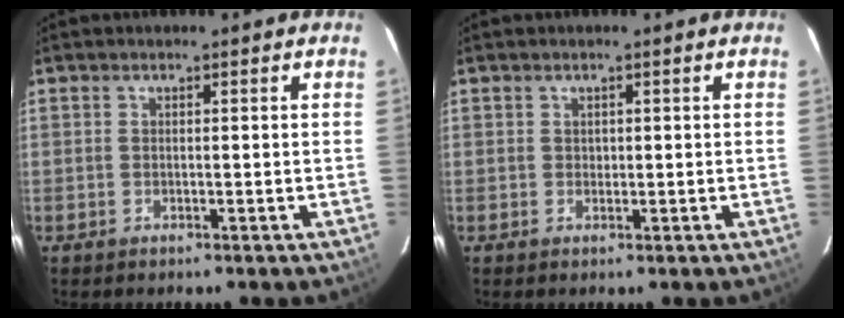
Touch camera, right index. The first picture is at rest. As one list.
[{"total": 0.7, "force": [0.2, 0.6, 0.1], "torque": [0.002, 0.003, 0.003]}]